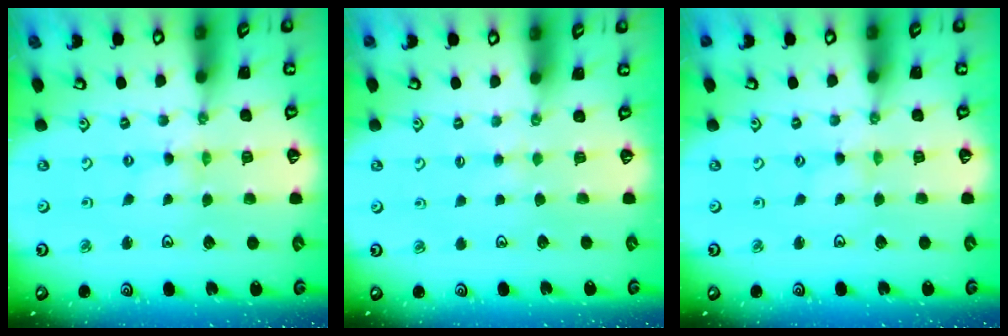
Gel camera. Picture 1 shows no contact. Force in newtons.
{"total": 2.5, "press": 2.5, "slide": 0.4}
{"total": 0.6, "press": 0.6, "slide": 0.1}